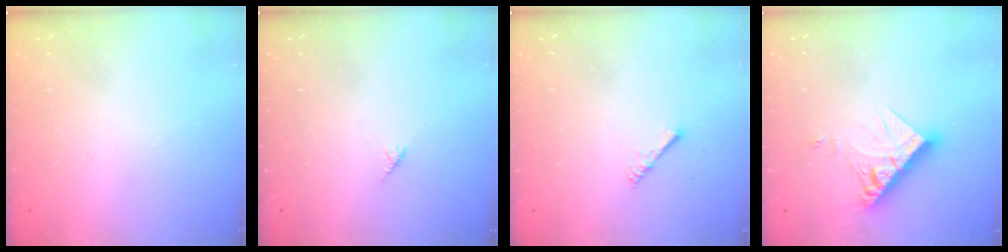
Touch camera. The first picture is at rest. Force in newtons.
{"total": 2.7, "press": 2.7, "slide": 0.2}
{"total": 2.2, "press": 2.1, "slide": 0.5}
{"total": 11.4, "press": 11.3, "slide": 1.2}